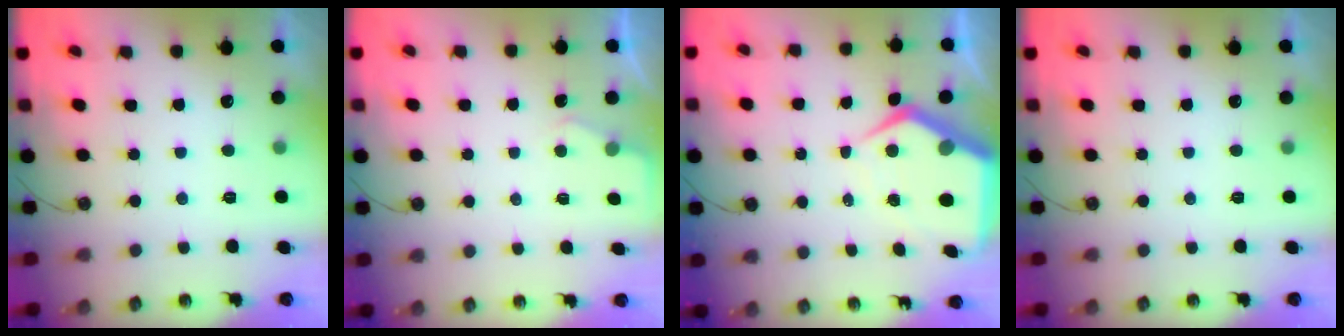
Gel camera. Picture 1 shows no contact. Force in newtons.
{"total": 3.1, "press": 3.0, "slide": 0.5}
{"total": 10.2, "press": 10.1, "slide": 1.1}
{"total": 0.0}